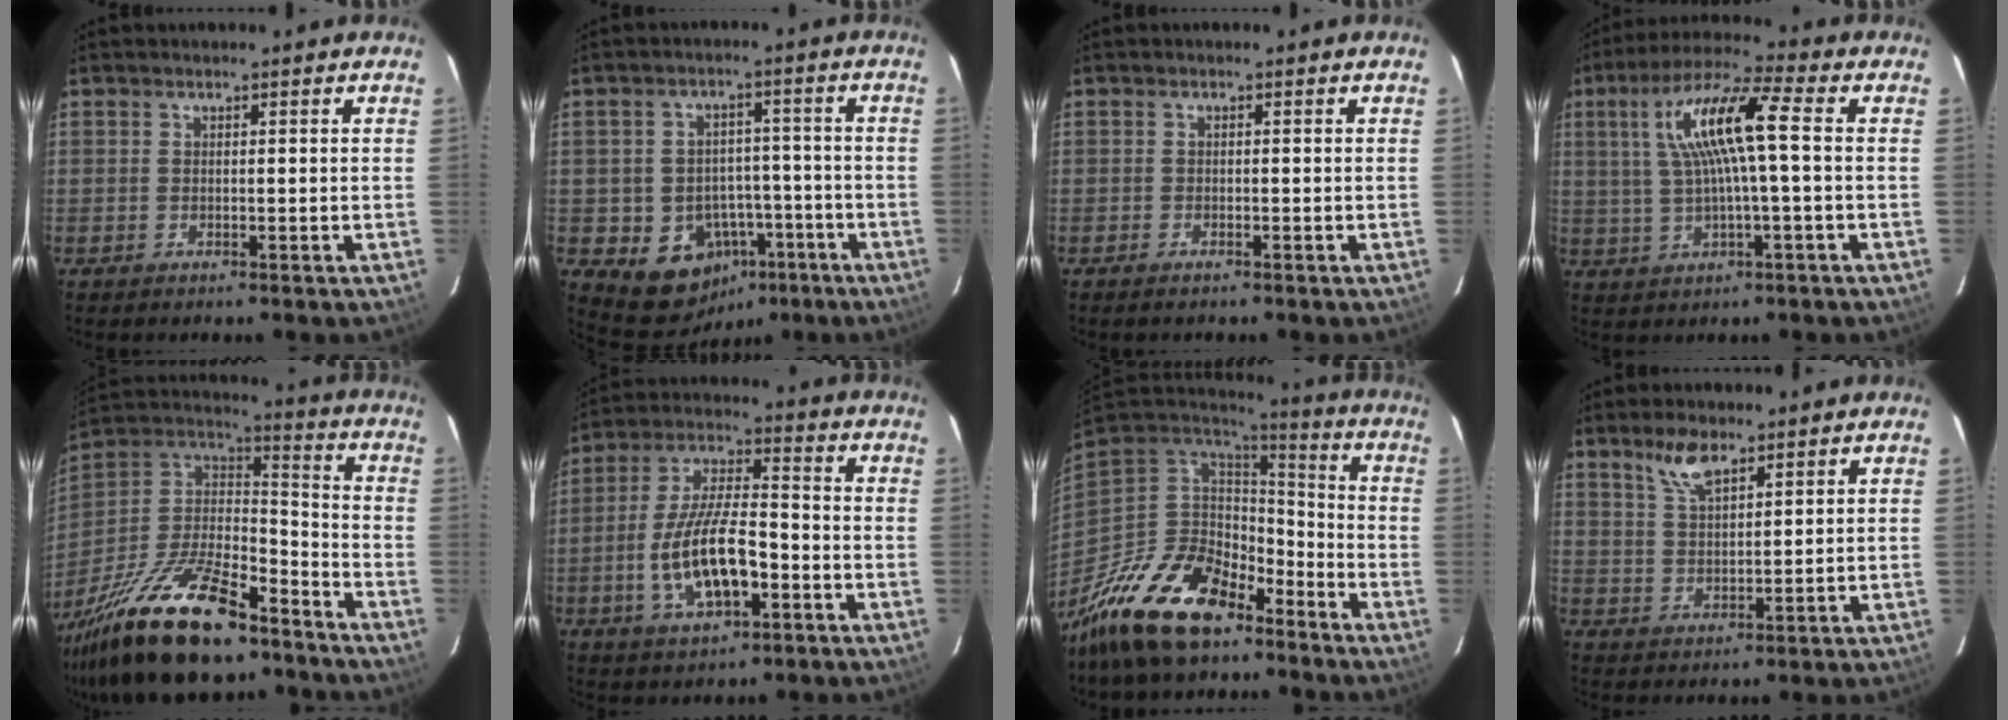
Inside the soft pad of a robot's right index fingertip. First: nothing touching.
{"total": 10.8, "force": [-4.8, 9.0, 3.5], "torque": [-0.078, 0.037, -0.038]}
{"total": 1.0, "force": [-0.9, 0.3, 0.4], "torque": [-0.012, -0.002, -0.019]}
{"total": 11.9, "force": [1.8, 1.4, 11.7], "torque": [-0.223, 0.019, 0.036]}
{"total": 28.9, "force": [-19.9, 10.7, 18.0], "torque": [-0.363, -0.016, -0.326]}
{"total": 14.3, "force": [-4.5, 5.3, 12.5], "torque": [-0.251, -0.001, -0.076]}
{"total": 18.5, "force": [-12.3, 9.3, 10.2], "torque": [-0.214, -0.013, -0.215]}
{"total": 5.6, "force": [4.0, 2.0, 3.5], "torque": [-0.065, 0.003, 0.081]}